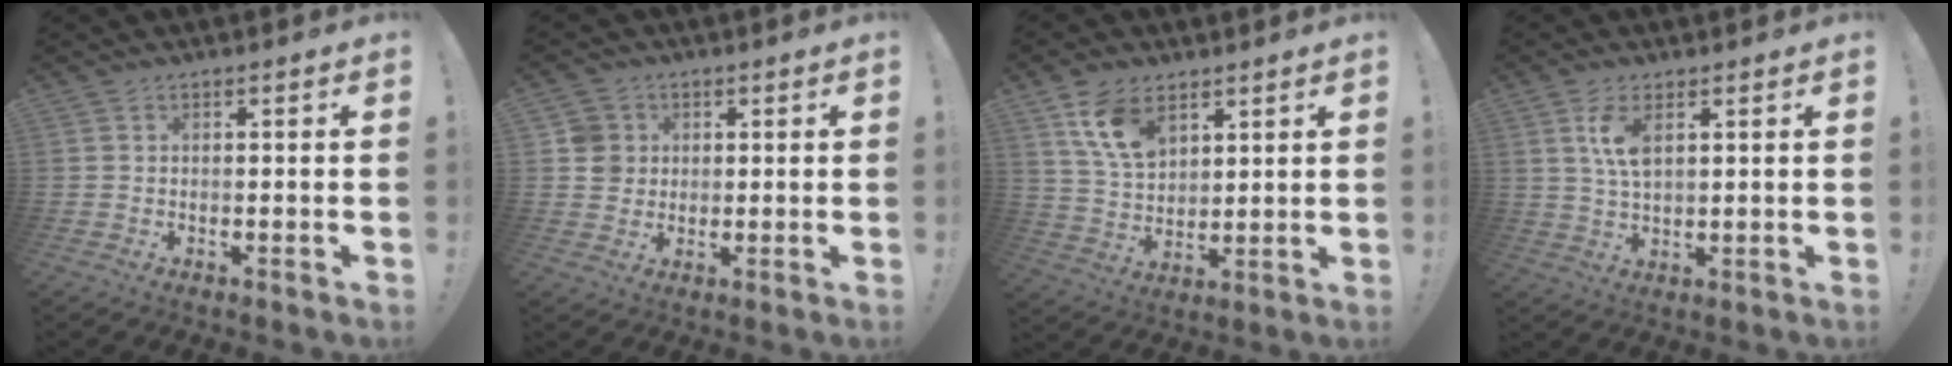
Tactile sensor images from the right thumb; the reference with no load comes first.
{"total": 5.9, "force": [1.2, 5.6, 1.2], "torque": [-0.011, -0.004, 0.024]}
{"total": 11.7, "force": [6.6, 7.2, 6.4], "torque": [-0.121, -0.017, 0.133]}
{"total": 6.9, "force": [2.7, 3.1, 5.5], "torque": [-0.109, -0.011, 0.042]}